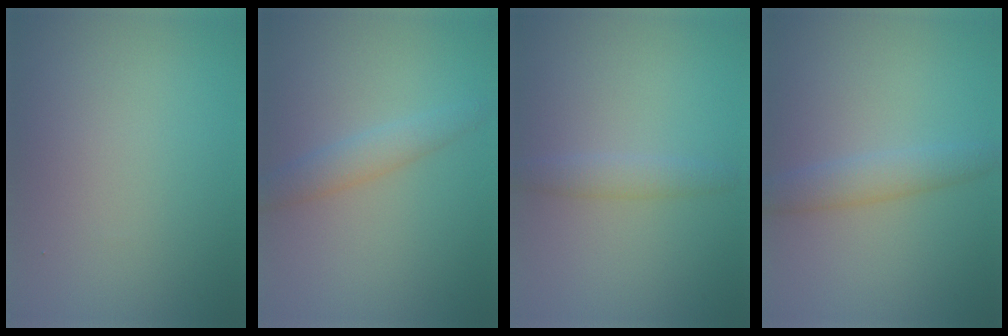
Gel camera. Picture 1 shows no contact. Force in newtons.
{"total": 2.3, "press": 2.3, "slide": 0.1}
{"total": 1.8, "press": 1.8, "slide": 0.1}
{"total": 2.6, "press": 2.6, "slide": 0.0}